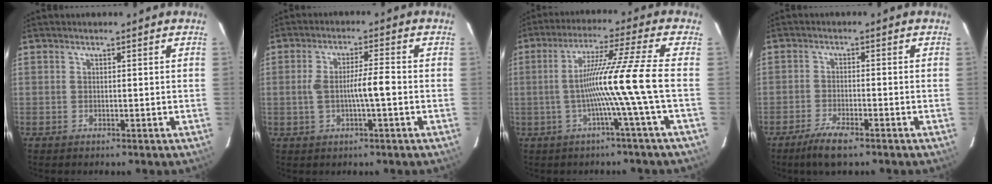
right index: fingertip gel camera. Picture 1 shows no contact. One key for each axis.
{"total": 5.6, "fx": -0.8, "fy": 0.4, "fz": 5.5, "tx": -0.104, "ty": 0.007, "tz": -0.011}
{"total": 11.1, "fx": -2.1, "fy": -3.3, "fz": 10.3, "tx": -0.183, "ty": 0.005, "tz": -0.037}
{"total": 4.9, "fx": -3.5, "fy": 0.6, "fz": 3.3, "tx": -0.070, "ty": -0.010, "tz": -0.062}